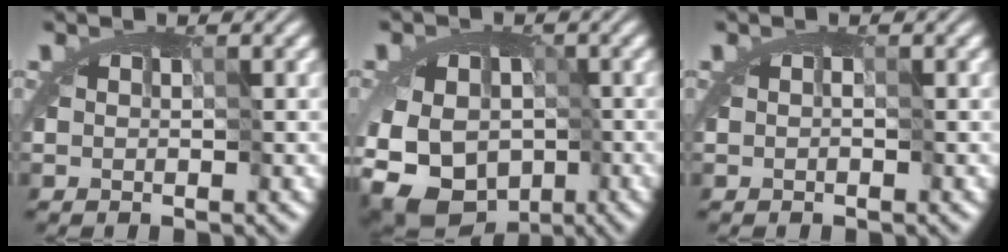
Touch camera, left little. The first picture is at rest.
{"total": 8.7, "force": [-3.2, 7.1, 3.9], "torque": [-0.059, 0.009, -0.051]}
{"total": 0.0}